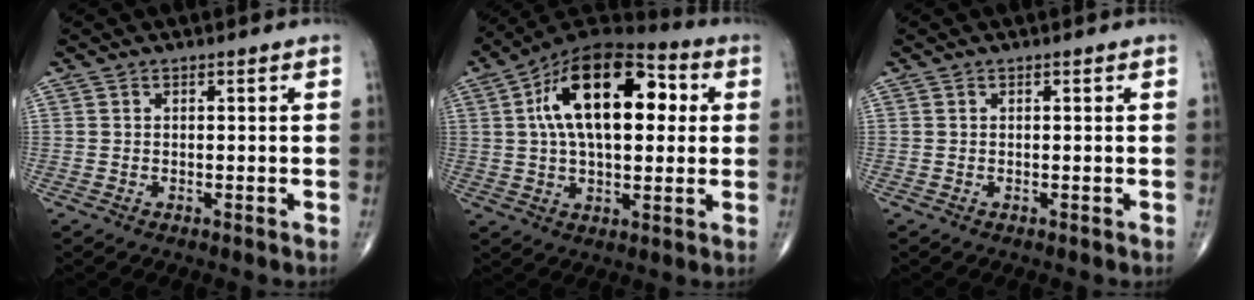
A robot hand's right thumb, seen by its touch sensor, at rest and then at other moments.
{"total": 20.9, "force": [4.4, 10.8, 17.4], "torque": [-0.263, 0.020, 0.058]}
{"total": 0.0}